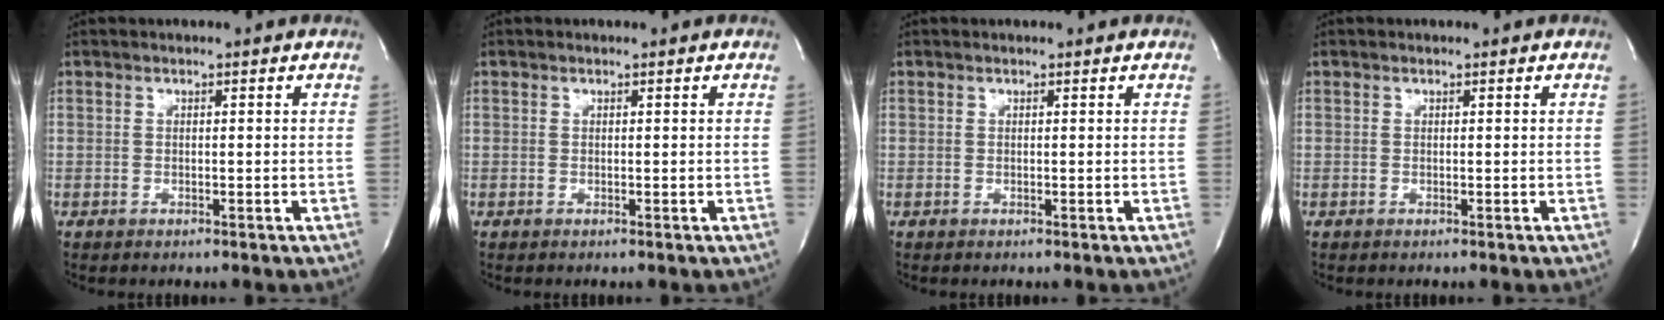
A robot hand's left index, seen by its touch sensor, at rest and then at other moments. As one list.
[{"total": 0.0}, {"total": 0.0}, {"total": 0.0}]